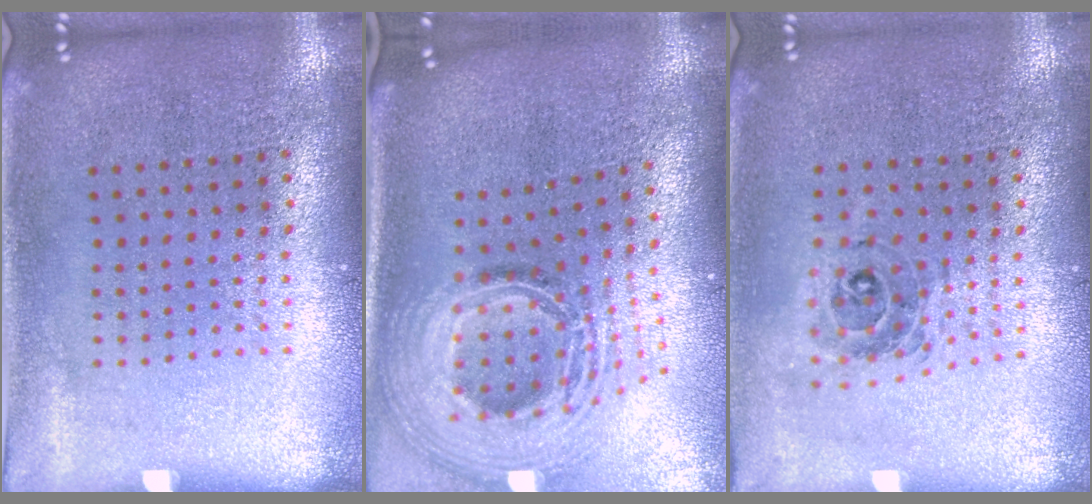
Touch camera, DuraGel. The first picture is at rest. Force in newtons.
{"total": 2.9, "press": 2.0, "slide": 2.0}
{"total": 0.8, "press": 0.8, "slide": 0.0}